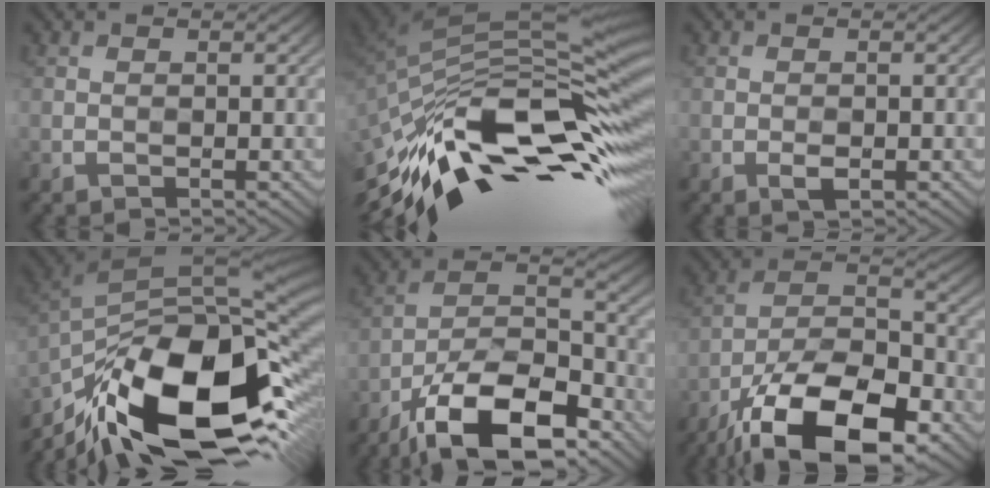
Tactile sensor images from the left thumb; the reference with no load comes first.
{"total": 17.2, "force": [-8.3, 5.5, 14.1], "torque": [-0.290, 0.003, -0.155]}
{"total": 1.5, "force": [-0.6, 0.6, 1.1], "torque": [-0.020, -0.002, -0.012]}
{"total": 18.9, "force": [-8.8, 7.9, 14.7], "torque": [-0.298, -0.006, -0.155]}
{"total": 18.1, "force": [-12.1, 7.3, 11.3], "torque": [-0.201, -0.021, -0.212]}
{"total": 20.1, "force": [-13.0, 8.3, 13.0], "torque": [-0.241, -0.037, -0.219]}